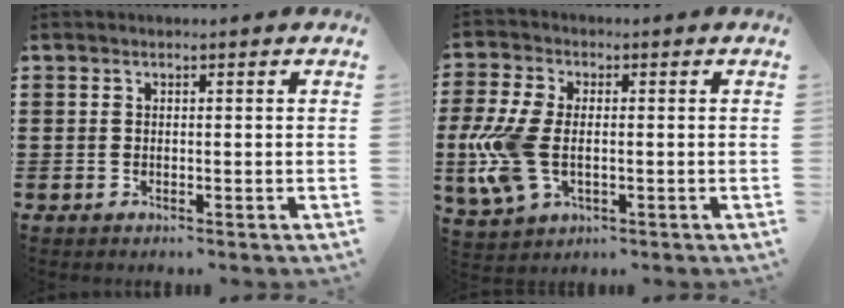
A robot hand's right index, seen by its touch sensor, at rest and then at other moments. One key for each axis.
{"total": 9.0, "fx": -1.0, "fy": 5.1, "fz": 7.4, "tx": -0.186, "ty": -0.007, "tz": -0.024}